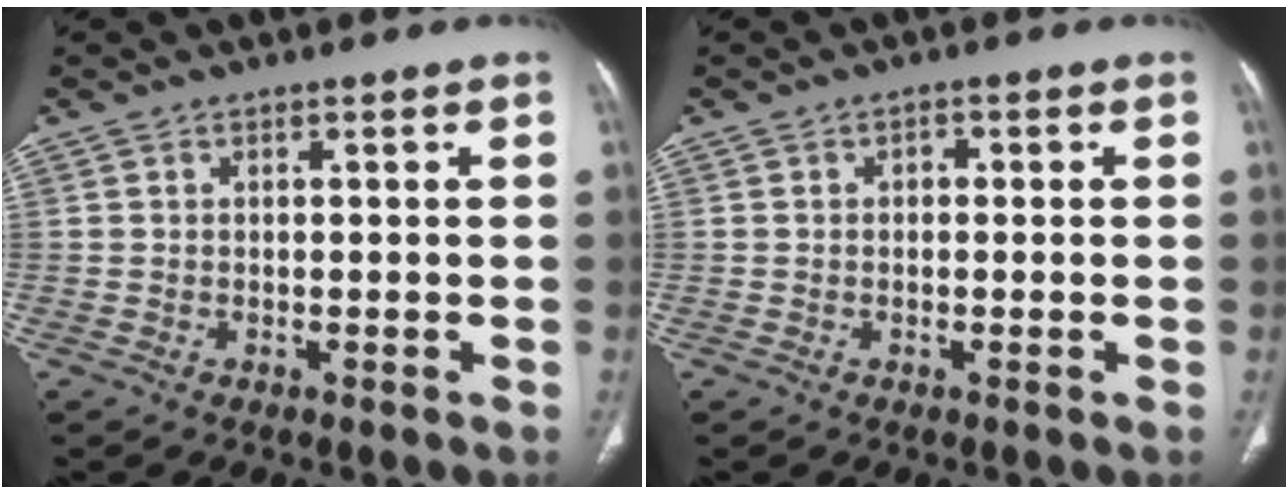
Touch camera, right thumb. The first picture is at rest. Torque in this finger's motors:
{"motor_torque": [-0.02, 0.15, 0.11, -0.28, -0.02]}